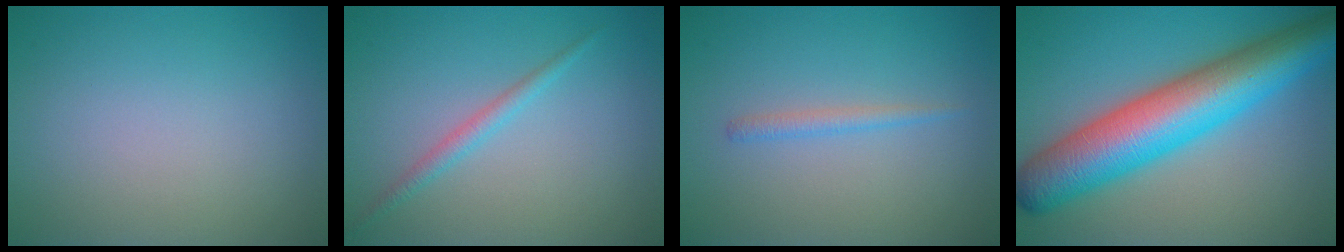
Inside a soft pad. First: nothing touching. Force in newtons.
{"total": 1.5, "press": 1.5, "slide": 0.1}
{"total": 1.1, "press": 1.1, "slide": 0.1}
{"total": 11.3, "press": 11.3, "slide": 0.2}